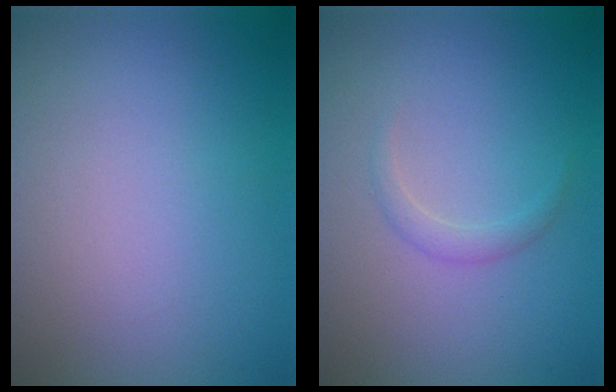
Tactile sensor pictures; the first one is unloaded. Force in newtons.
{"total": 1.1, "press": 1.1, "slide": 0.1}